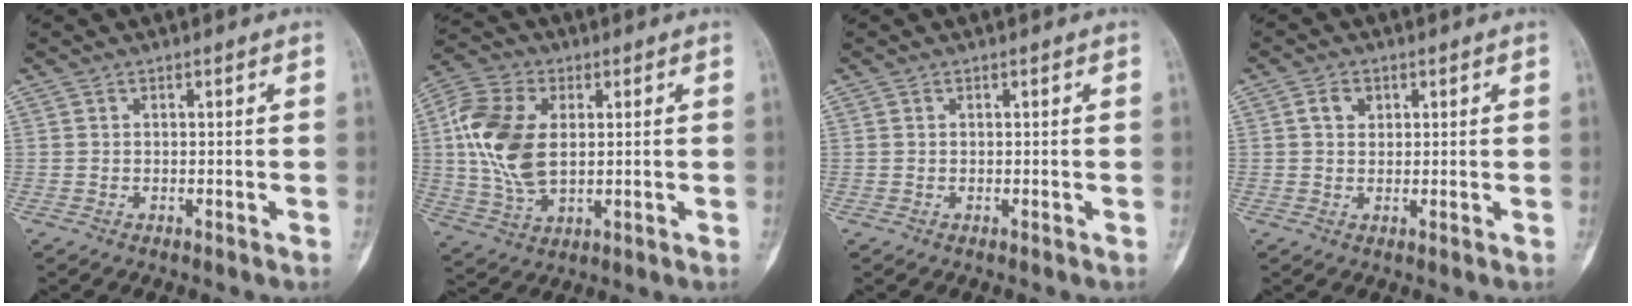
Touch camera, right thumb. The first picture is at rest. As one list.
[{"total": 11.3, "force": [1.3, 6.6, 9.0], "torque": [-0.187, 0.003, 0.028]}, {"total": 0.0}, {"total": 2.8, "force": [0.9, 2.2, 1.4], "torque": [-0.016, 0.000, 0.015]}]